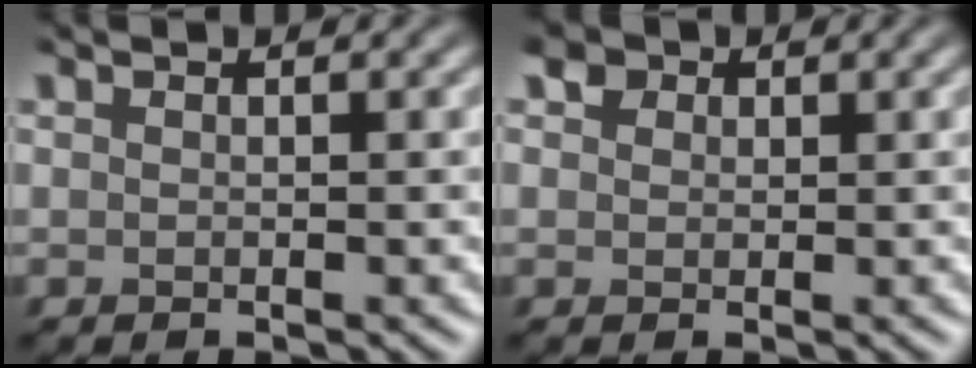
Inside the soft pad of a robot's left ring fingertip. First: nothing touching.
{"total": 2.9, "force": [1.6, 2.0, 1.4], "torque": [-0.039, 0.008, 0.023]}